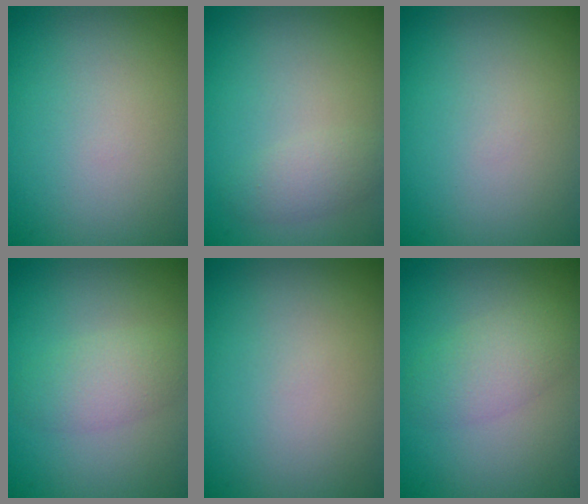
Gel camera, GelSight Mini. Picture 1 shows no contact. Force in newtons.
{"total": 1.9, "press": 1.9, "slide": 0.1}
{"total": 0.0}
{"total": 2.7, "press": 2.7, "slide": 0.1}
{"total": 0.0}
{"total": 3.0, "press": 3.0, "slide": 0.2}